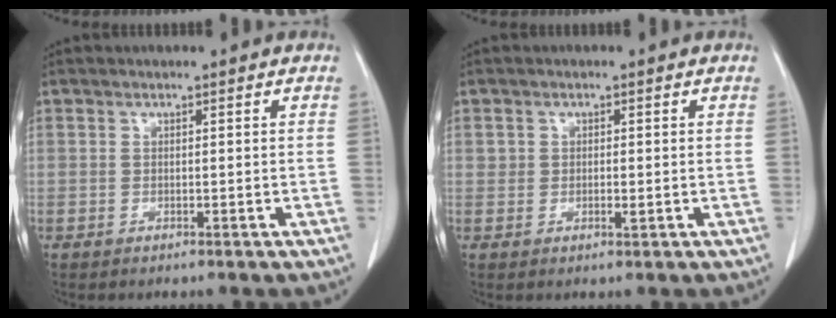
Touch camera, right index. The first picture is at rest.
{"total": 1.3, "force": [0.0, 0.9, 0.9], "torque": [-0.013, 0.000, 0.001]}